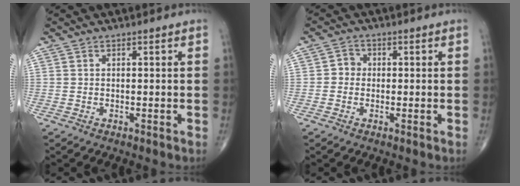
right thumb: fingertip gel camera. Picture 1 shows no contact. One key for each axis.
{"total": 2.4, "fx": -0.3, "fy": 2.2, "fz": 0.9, "tx": 0.002, "ty": 0.008, "tz": -0.012}